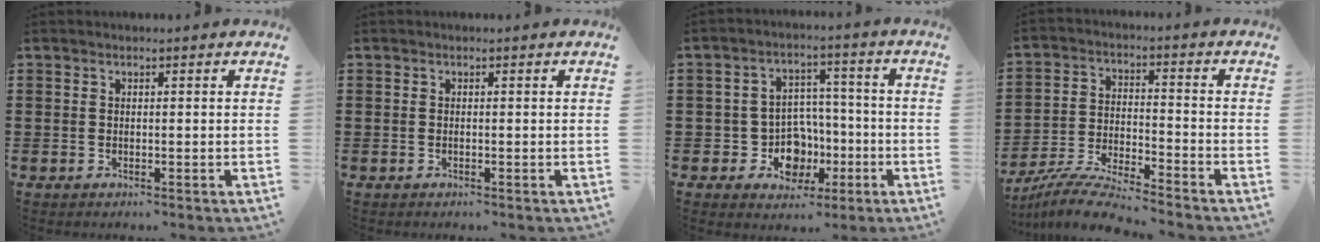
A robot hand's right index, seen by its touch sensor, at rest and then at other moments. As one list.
[{"total": 0.0}, {"total": 7.7, "force": [-2.2, 6.7, 3.2], "torque": [-0.055, 0.014, -0.030]}, {"total": 7.3, "force": [-7.0, 0.1, 2.0], "torque": [-0.052, 0.001, -0.140]}]